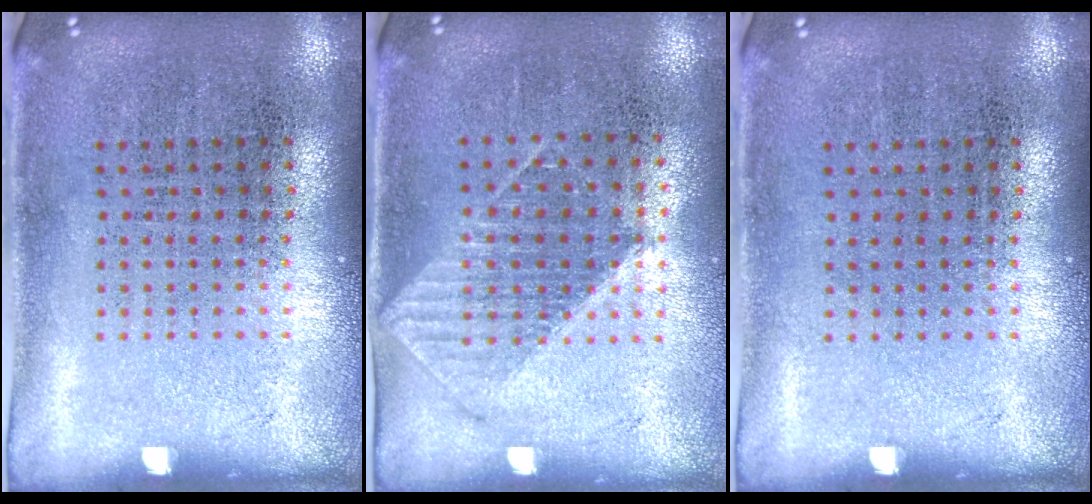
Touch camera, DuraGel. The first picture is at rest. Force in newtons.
{"total": 1.1, "press": 1.0, "slide": 0.4}
{"total": 0.0}